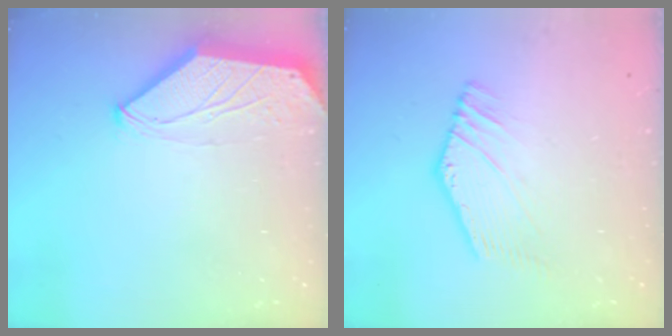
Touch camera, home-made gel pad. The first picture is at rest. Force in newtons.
{"total": 0.9, "press": 0.4, "slide": 0.8}